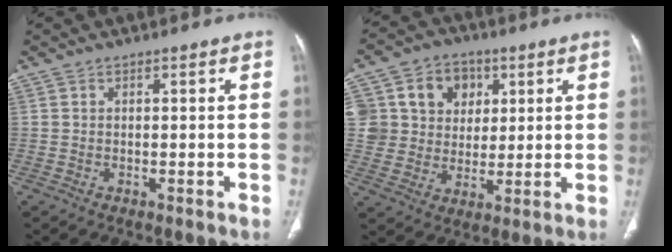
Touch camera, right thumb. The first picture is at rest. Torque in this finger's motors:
{"motor_torque": [1.00, 1.22, 0.58, 0.73, 0.01]}